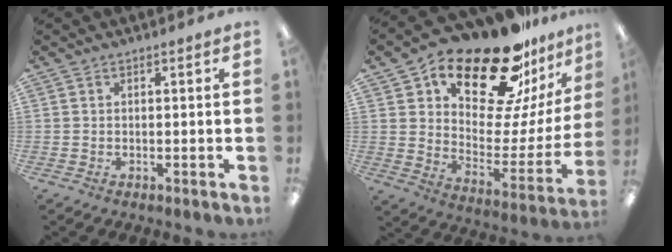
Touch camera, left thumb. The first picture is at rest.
{"total": 25.0, "force": [19.3, 9.2, 13.0], "torque": [-0.192, -0.134, 0.323]}